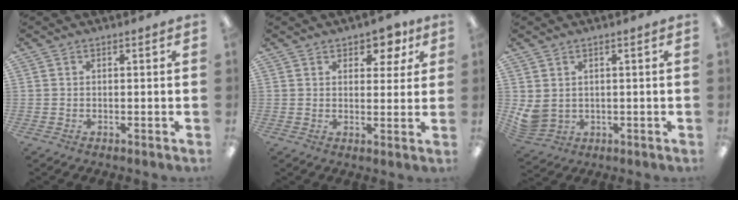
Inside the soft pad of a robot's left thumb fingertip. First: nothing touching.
{"total": 5.6, "force": [3.6, 3.3, 2.6], "torque": [-0.016, -0.017, 0.057]}
{"total": 4.3, "force": [1.7, 3.4, 1.9], "torque": [-0.053, -0.010, 0.034]}